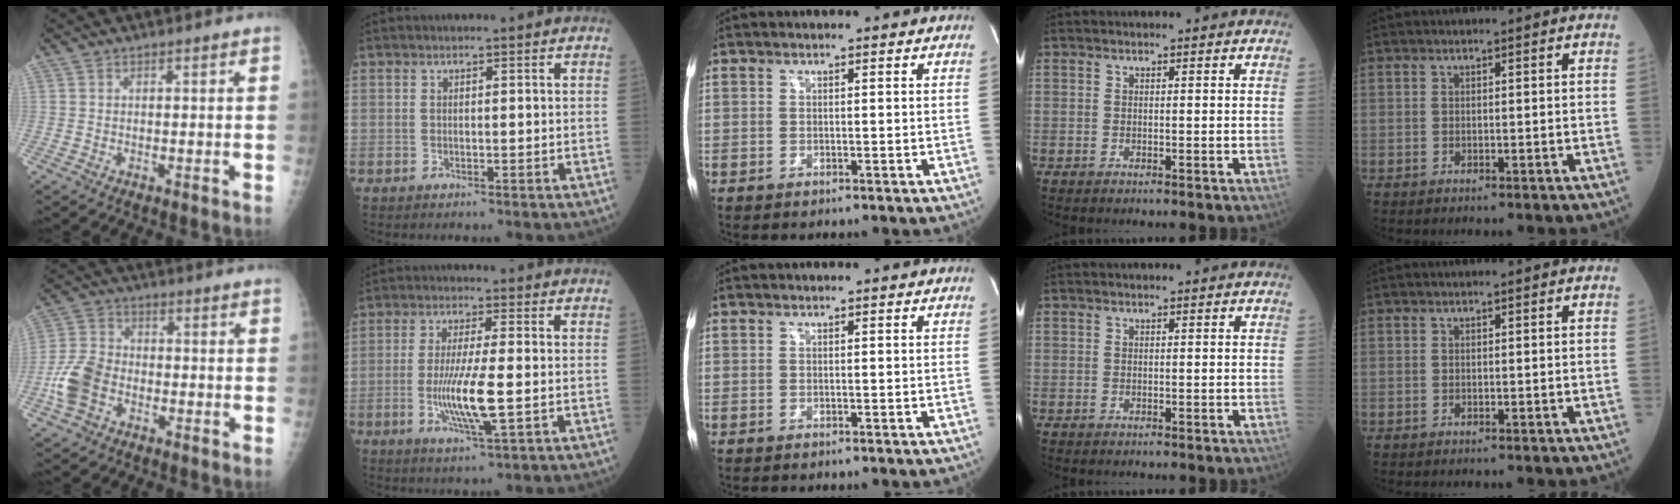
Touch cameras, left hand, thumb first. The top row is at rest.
{"thumb": {"total": 8.6, "force": [-3.1, 6.0, 5.3], "torque": [-0.110, 0.021, -0.065]}, "index": {"total": 8.4, "force": [-1.6, 0.5, 8.2], "torque": [-0.164, -0.016, -0.030]}}